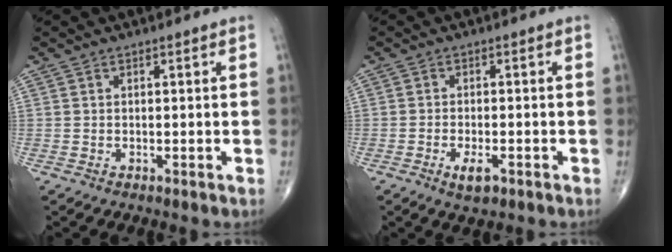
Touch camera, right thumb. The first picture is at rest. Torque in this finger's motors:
{"motor_torque": [-0.20, 0.09, 0.01, -0.06, 0.00]}